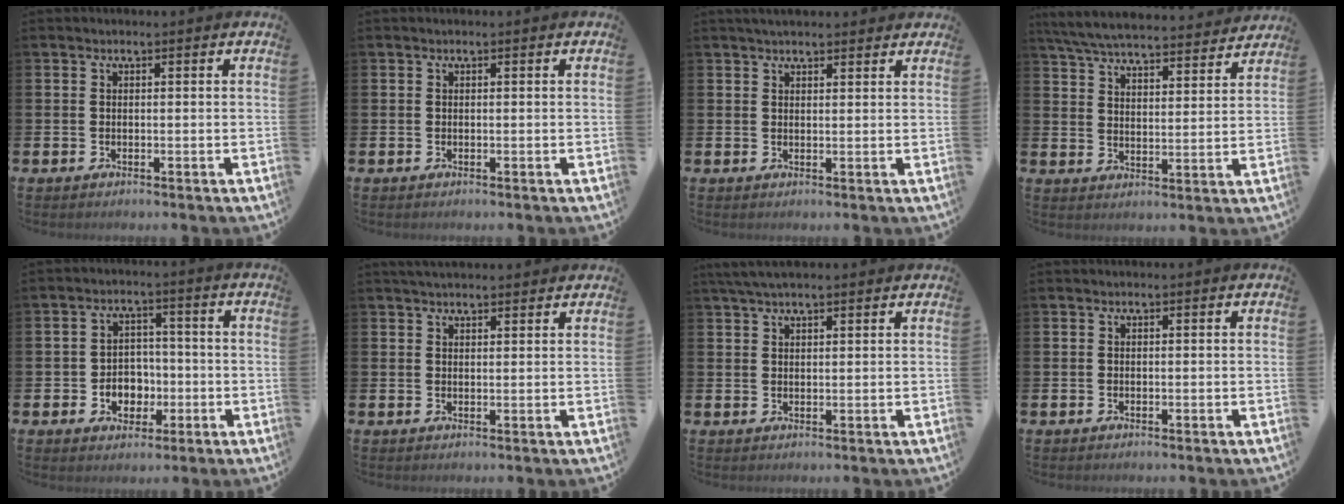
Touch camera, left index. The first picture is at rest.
{"total": 0.0}
{"total": 2.5, "force": [2.4, 0.6, 0.6], "torque": [-0.006, -0.005, 0.041]}
{"total": 7.1, "force": [6.8, 0.9, 1.7], "torque": [-0.054, -0.046, 0.120]}
{"total": 4.3, "force": [-1.0, 3.8, 1.6], "torque": [-0.031, 0.002, -0.027]}
{"total": 2.6, "force": [2.5, 0.6, 0.6], "torque": [-0.006, -0.009, 0.044]}
{"total": 3.5, "force": [2.9, 0.7, 1.8], "torque": [-0.037, -0.001, 0.054]}
{"total": 0.0}